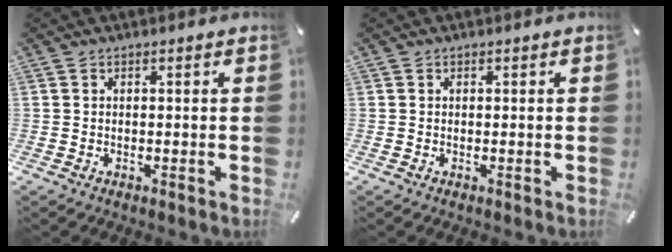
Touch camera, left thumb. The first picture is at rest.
{"total": 0.0}